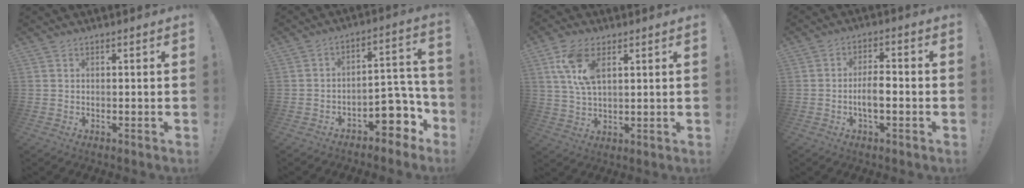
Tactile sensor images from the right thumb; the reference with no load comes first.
{"total": 9.9, "force": [-5.2, 6.0, 6.0], "torque": [-0.048, 0.023, -0.086]}
{"total": 10.4, "force": [4.3, 5.5, 7.7], "torque": [-0.167, -0.003, 0.078]}
{"total": 6.1, "force": [-1.9, 2.1, 5.5], "torque": [-0.093, 0.004, -0.035]}